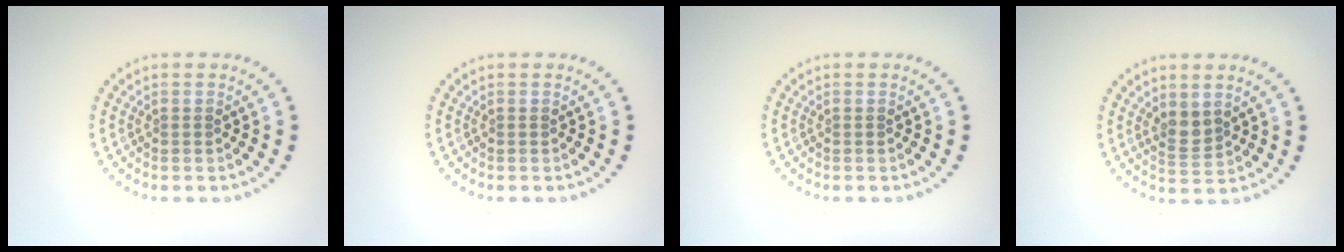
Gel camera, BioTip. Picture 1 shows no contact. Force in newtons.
{"total": 0.0}
{"total": 0.0}
{"total": 2.1, "press": 1.7, "slide": 1.2}